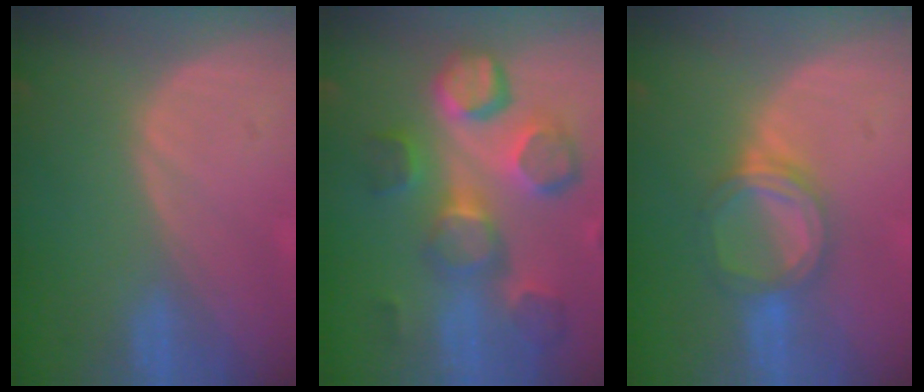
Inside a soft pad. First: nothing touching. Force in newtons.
{"total": 11.9, "press": 10.9, "slide": 4.6}
{"total": 5.7, "press": 5.4, "slide": 1.5}